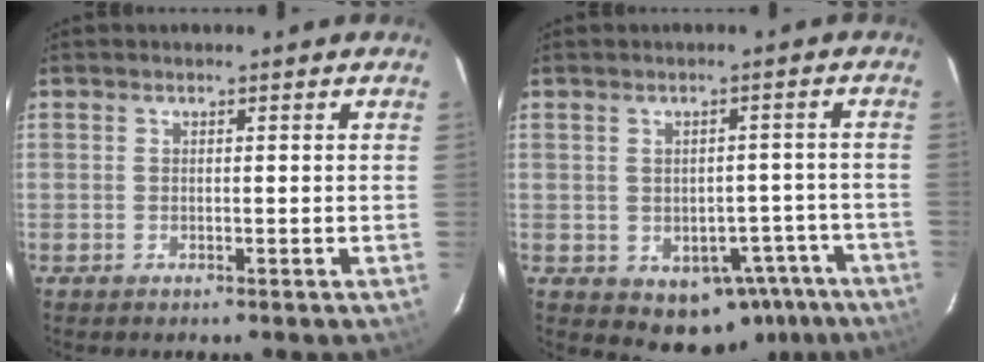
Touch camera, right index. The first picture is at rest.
{"total": 10.3, "force": [-5.8, 7.6, 3.8], "torque": [-0.056, 0.034, -0.034]}